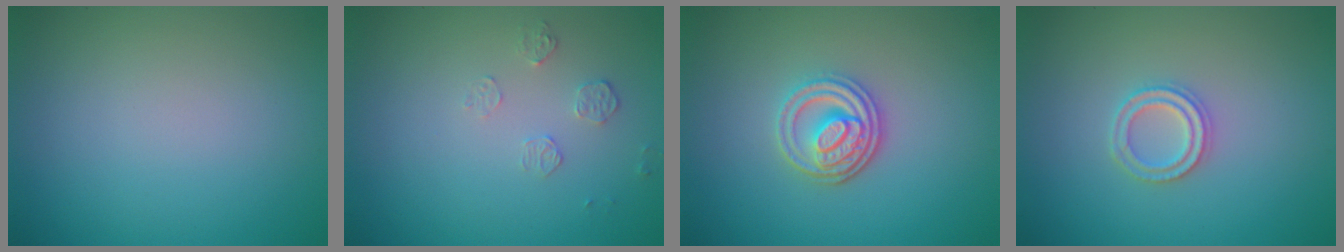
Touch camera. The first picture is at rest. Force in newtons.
{"total": 1.3, "press": 0.6, "slide": 1.1}
{"total": 3.6, "press": 3.1, "slide": 1.9}
{"total": 2.2, "press": 2.2, "slide": 0.5}